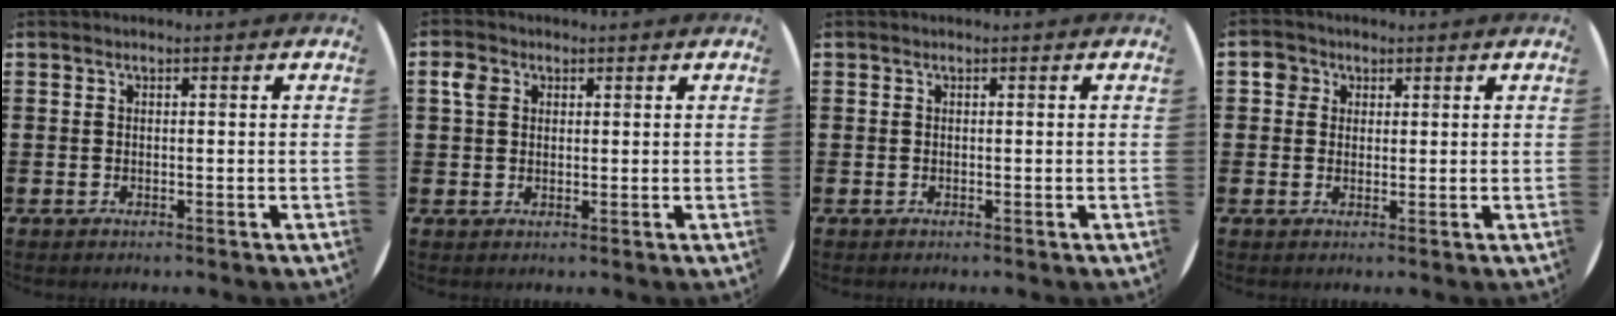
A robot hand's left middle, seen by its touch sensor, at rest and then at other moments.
{"total": 2.8, "force": [1.4, 2.1, 1.2], "torque": [-0.020, 0.006, 0.024]}
{"total": 0.0}
{"total": 2.5, "force": [1.4, 2.0, 0.5], "torque": [0.002, 0.002, 0.023]}